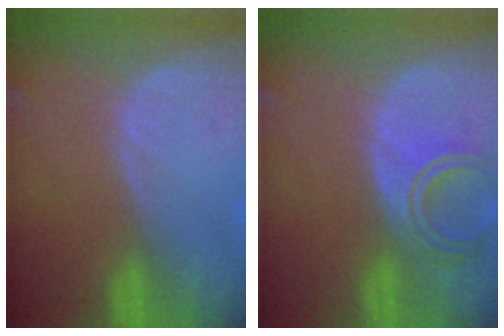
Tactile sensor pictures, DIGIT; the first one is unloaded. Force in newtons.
{"total": 5.2, "press": 5.0, "slide": 1.4}